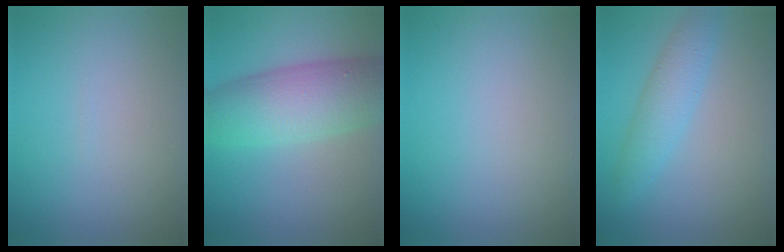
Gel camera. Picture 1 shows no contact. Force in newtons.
{"total": 8.0, "press": 8.0, "slide": 0.1}
{"total": 0.0}
{"total": 2.9, "press": 2.9, "slide": 0.1}